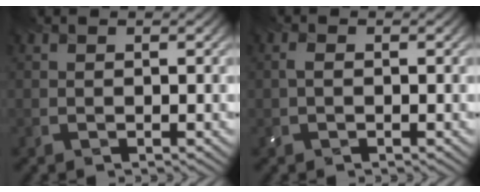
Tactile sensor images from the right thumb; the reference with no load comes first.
{"total": 1.0, "force": [-0.1, 0.6, 0.8], "torque": [-0.022, 0.003, -0.004]}